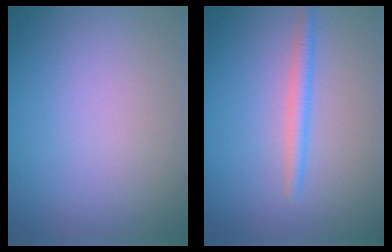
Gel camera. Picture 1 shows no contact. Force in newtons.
{"total": 1.9, "press": 1.9, "slide": 0.1}